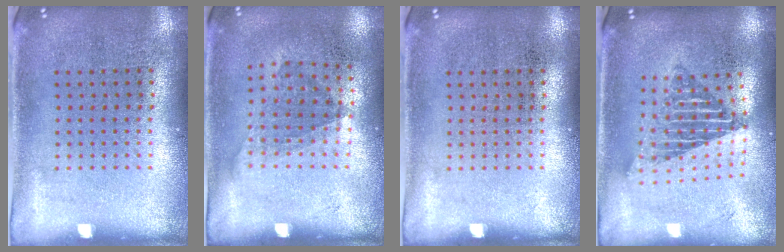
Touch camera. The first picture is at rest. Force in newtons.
{"total": 1.2, "press": 0.8, "slide": 0.8}
{"total": 0.0}
{"total": 1.9, "press": 1.5, "slide": 1.1}